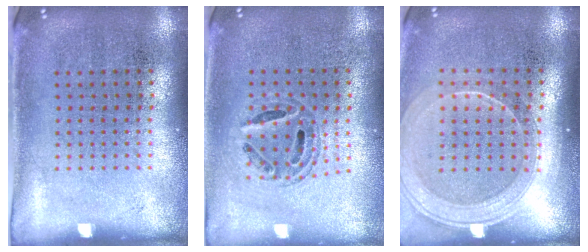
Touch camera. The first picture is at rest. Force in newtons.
{"total": 0.6, "press": 0.6, "slide": 0.2}
{"total": 1.9, "press": 1.7, "slide": 0.9}